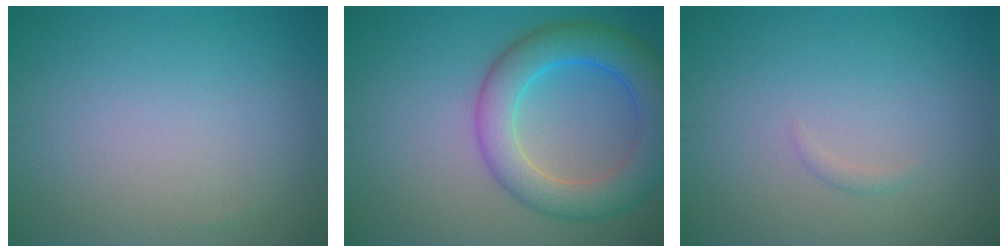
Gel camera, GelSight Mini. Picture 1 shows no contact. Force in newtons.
{"total": 7.0, "press": 7.0, "slide": 0.2}
{"total": 0.5, "press": 0.5, "slide": 0.0}